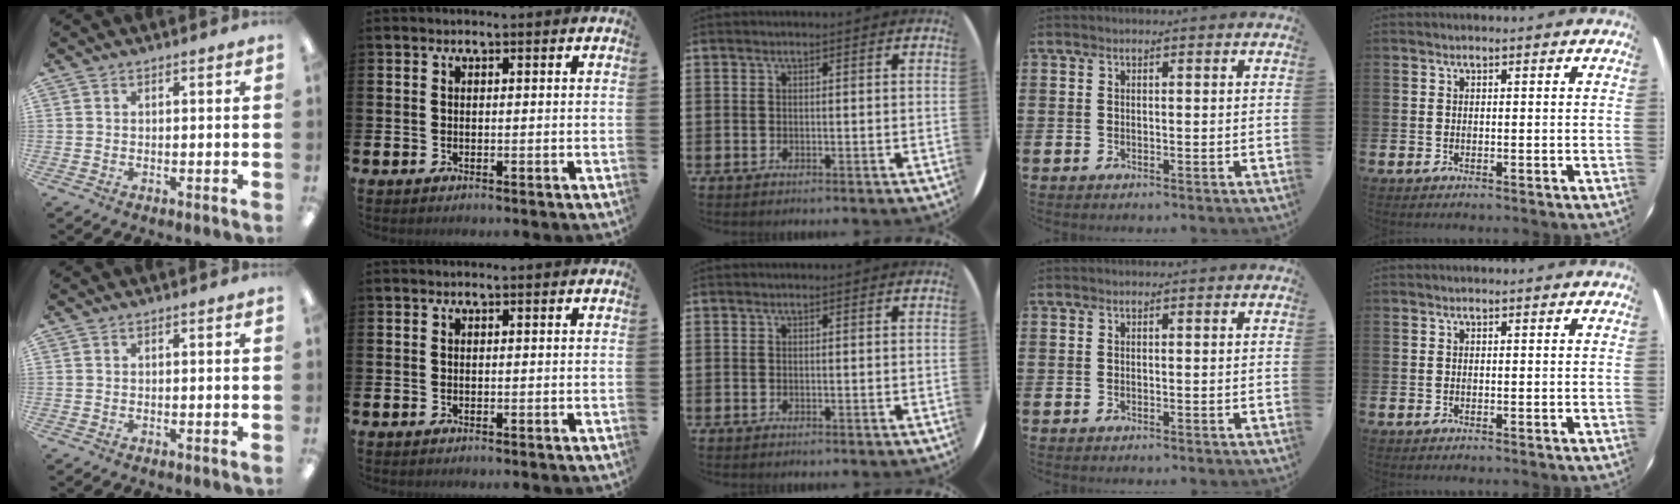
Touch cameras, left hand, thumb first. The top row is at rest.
{}